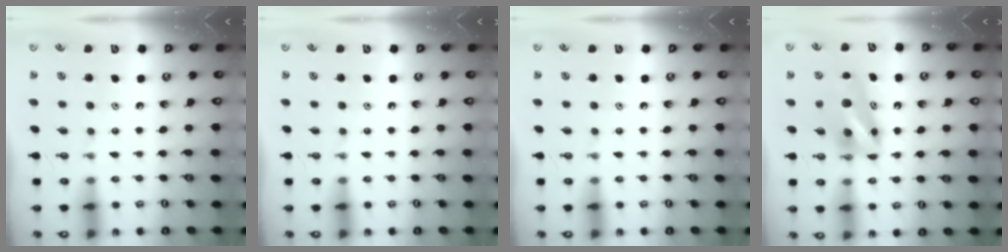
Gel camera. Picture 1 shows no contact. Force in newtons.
{"total": 0.0}
{"total": 0.0}
{"total": 8.2, "press": 7.4, "slide": 3.4}